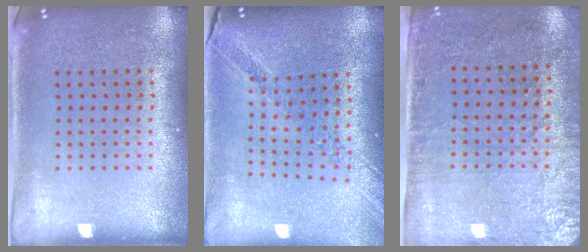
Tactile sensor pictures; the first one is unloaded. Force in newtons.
{"total": 1.1, "press": 1.1, "slide": 0.0}
{"total": 2.8, "press": 2.4, "slide": 1.4}